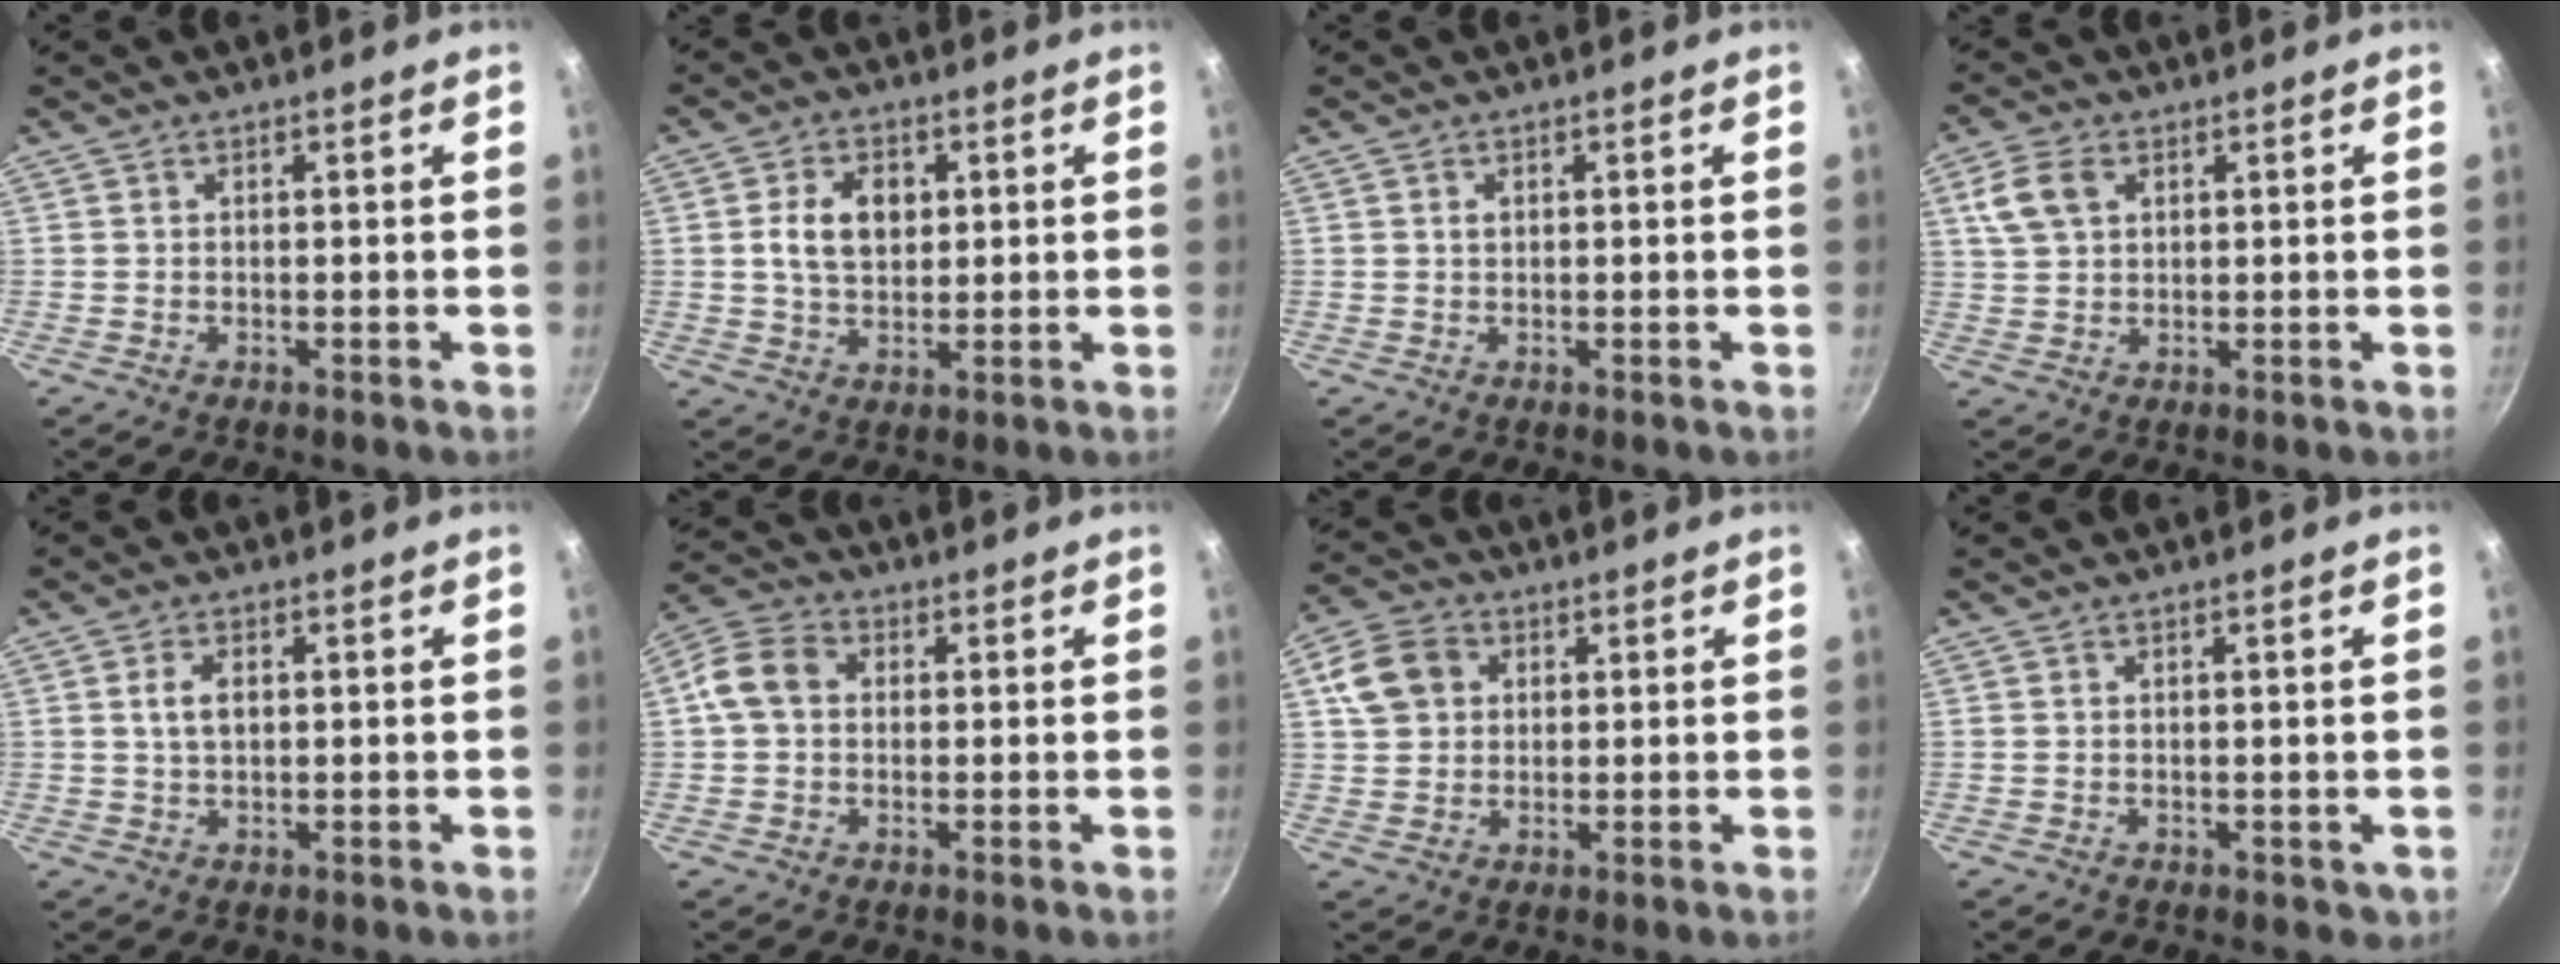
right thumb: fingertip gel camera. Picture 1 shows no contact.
{"total": 8.0, "force": [1.6, 5.3, 5.7], "torque": [-0.085, -0.004, 0.029]}
{"total": 0.8, "force": [0.2, 0.6, 0.5], "torque": [-0.007, 0.000, 0.005]}
{"total": 6.7, "force": [2.5, 4.5, 4.3], "torque": [-0.081, 0.003, 0.050]}
{"total": 3.4, "force": [0.7, 1.9, 2.7], "torque": [-0.051, -0.001, 0.013]}
{"total": 7.6, "force": [0.9, 5.8, 4.8], "torque": [-0.090, 0.023, 0.009]}
{"total": 8.7, "force": [2.5, 6.9, 4.5], "torque": [-0.072, 0.007, 0.042]}
{"total": 1.0, "force": [0.2, 0.7, 0.6], "torque": [-0.012, -0.002, 0.011]}